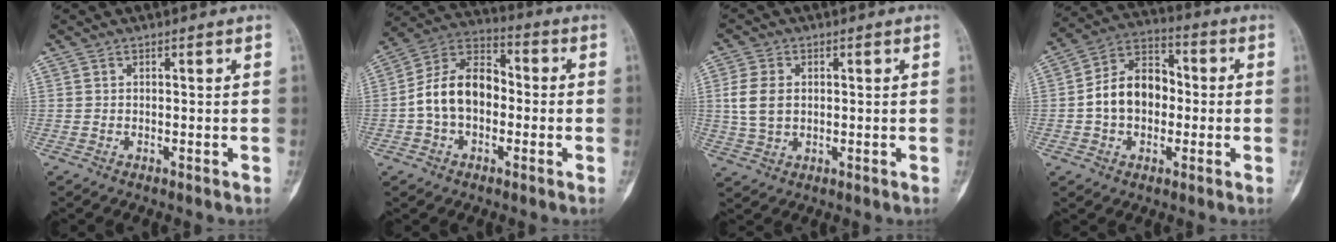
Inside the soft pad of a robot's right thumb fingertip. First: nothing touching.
{"total": 12.9, "force": [-1.4, 8.9, 9.2], "torque": [-0.151, 0.041, -0.038]}
{"total": 6.4, "force": [0.8, 4.5, 4.5], "torque": [-0.093, 0.000, 0.019]}
{"total": 11.9, "force": [-0.8, 8.8, 8.0], "torque": [-0.112, 0.036, -0.024]}